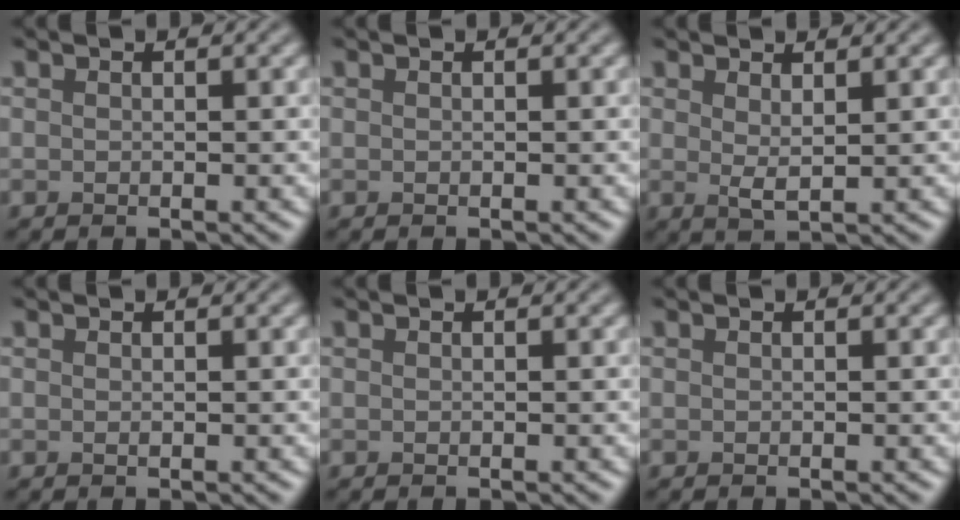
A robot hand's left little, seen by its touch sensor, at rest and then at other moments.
{"total": 0.0}
{"total": 1.6, "force": [0.9, 0.3, 1.2], "torque": [-0.027, -0.009, 0.018]}
{"total": 0.0}
{"total": 0.0}
{"total": 0.0}